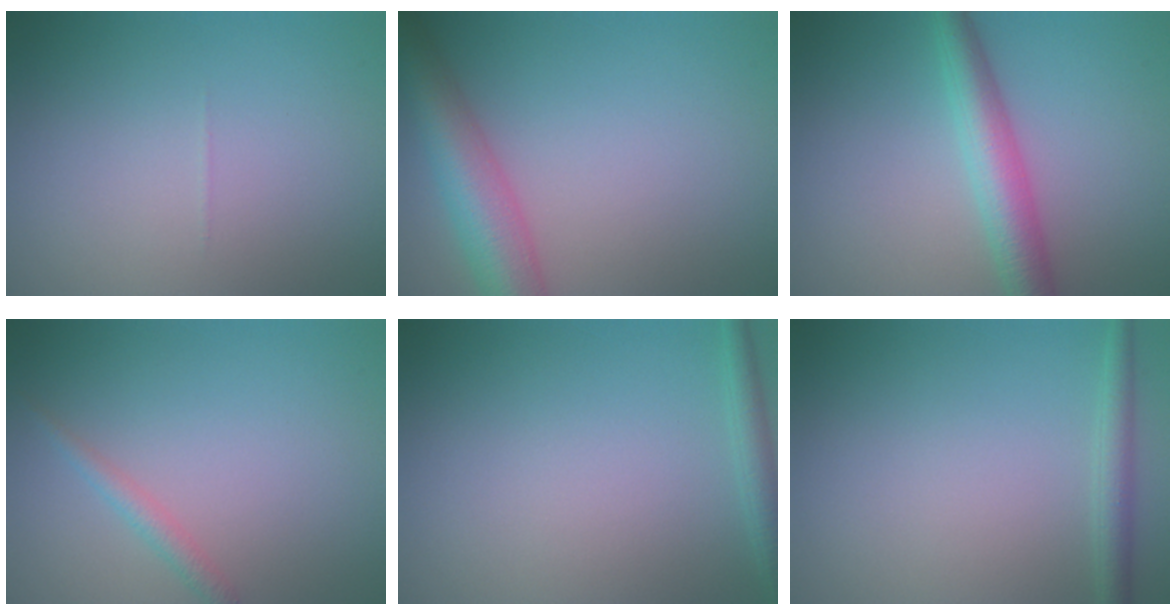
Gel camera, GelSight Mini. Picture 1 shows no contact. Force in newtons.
{"total": 6.0, "press": 6.0, "slide": 0.2}
{"total": 4.4, "press": 4.4, "slide": 0.1}
{"total": 1.4, "press": 1.4, "slide": 0.1}
{"total": 1.6, "press": 1.6, "slide": 0.1}
{"total": 1.8, "press": 1.8, "slide": 0.1}